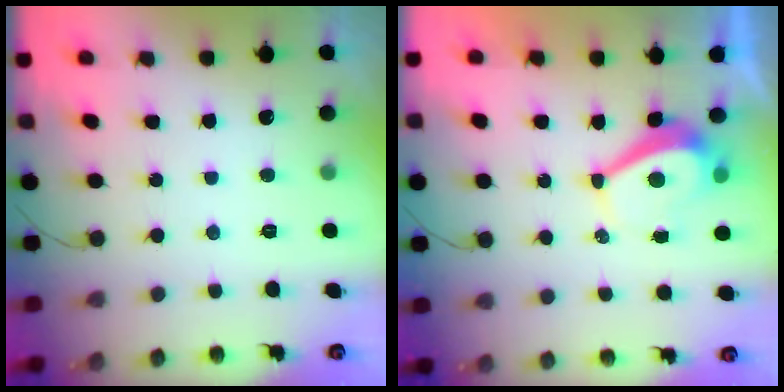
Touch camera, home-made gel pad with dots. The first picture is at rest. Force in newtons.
{"total": 3.8, "press": 3.8, "slide": 0.5}